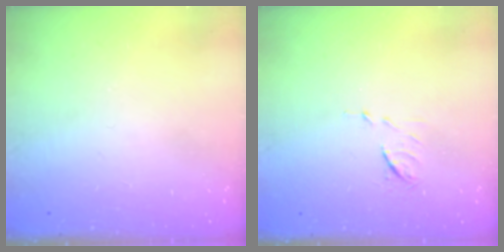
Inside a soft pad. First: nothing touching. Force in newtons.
{"total": 5.8, "press": 5.8, "slide": 0.8}